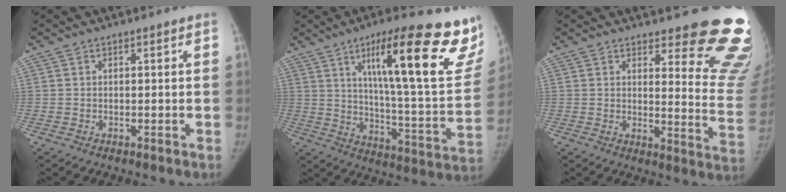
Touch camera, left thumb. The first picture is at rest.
{"total": 27.1, "force": [15.8, 5.1, 21.4], "torque": [-0.273, -0.067, 0.232]}
{"total": 16.9, "force": [13.3, 4.3, 9.5], "torque": [-0.069, -0.125, 0.144]}